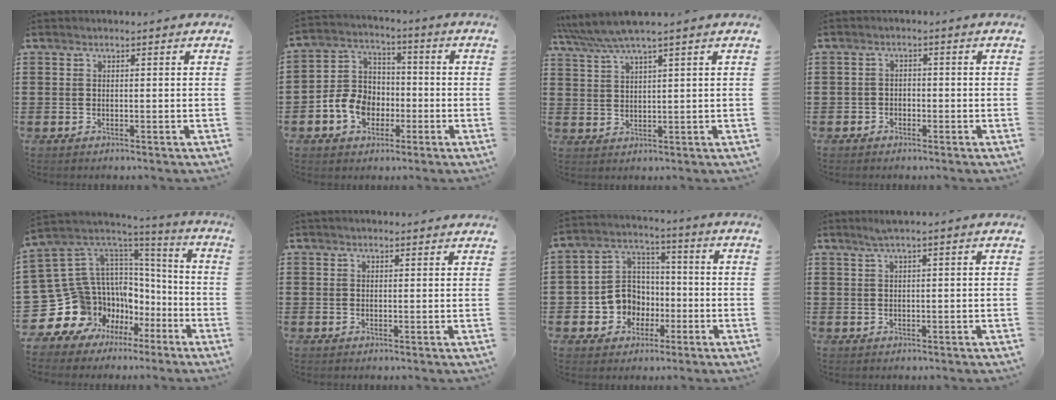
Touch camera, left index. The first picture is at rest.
{"total": 8.0, "force": [-3.0, 6.5, 3.6], "torque": [-0.106, 0.017, -0.061]}
{"total": 4.3, "force": [3.3, -0.3, 2.7], "torque": [-0.064, -0.007, 0.056]}
{"total": 1.7, "force": [-1.4, 1.0, -0.1], "torque": [-0.005, 0.002, -0.032]}
{"total": 13.6, "force": [-5.6, 12.0, 3.1], "torque": [-0.111, -0.041, -0.051]}
{"total": 1.0, "force": [1.0, 0.2, 0.1], "torque": [-0.004, 0.001, 0.019]}
{"total": 7.8, "force": [-1.9, 7.2, 2.2], "torque": [-0.081, 0.007, -0.038]}
{"total": 1.6, "force": [0.9, -0.2, 1.3], "torque": [-0.024, 0.000, 0.016]}